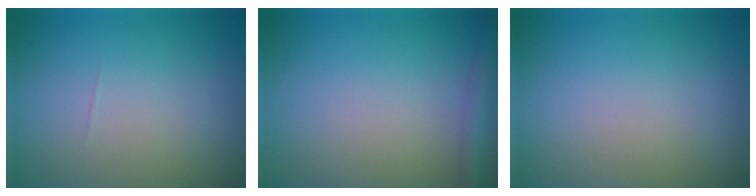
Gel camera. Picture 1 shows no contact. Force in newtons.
{"total": 2.5, "press": 2.5, "slide": 0.1}
{"total": 0.0}